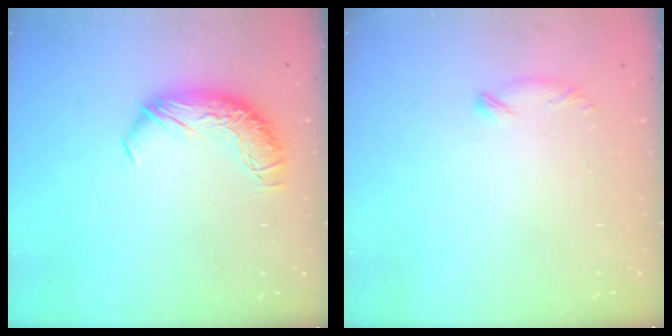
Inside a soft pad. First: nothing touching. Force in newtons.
{"total": 6.4, "press": 6.4, "slide": 1.0}